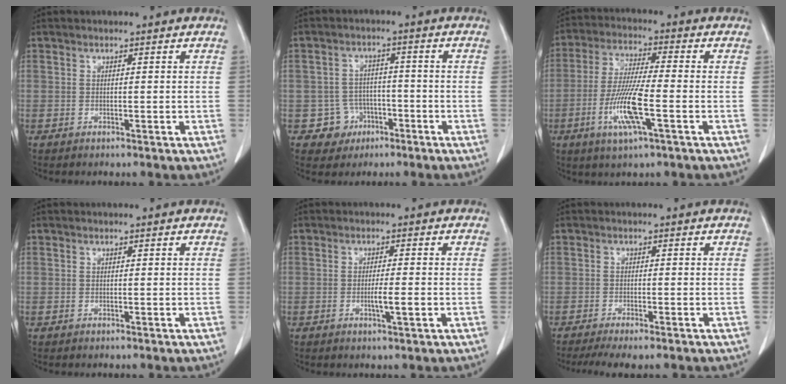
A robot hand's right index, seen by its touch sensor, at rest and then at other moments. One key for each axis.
{"total": 5.1, "fx": -2.2, "fy": 4.5, "fz": 0.0, "tx": 0.009, "ty": 0.015, "tz": -0.031}
{"total": 10.4, "fx": -3.4, "fy": 0.6, "fz": 9.8, "tx": -0.198, "ty": -0.014, "tz": -0.069}
{"total": 0.0}
{"total": 2.9, "fx": -0.8, "fy": 0.0, "fz": 2.8, "tx": -0.049, "ty": -0.003, "tz": -0.011}
{"total": 6.0, "fx": -4.8, "fy": 0.8, "fz": 3.5, "tx": -0.049, "ty": -0.012, "tz": -0.075}